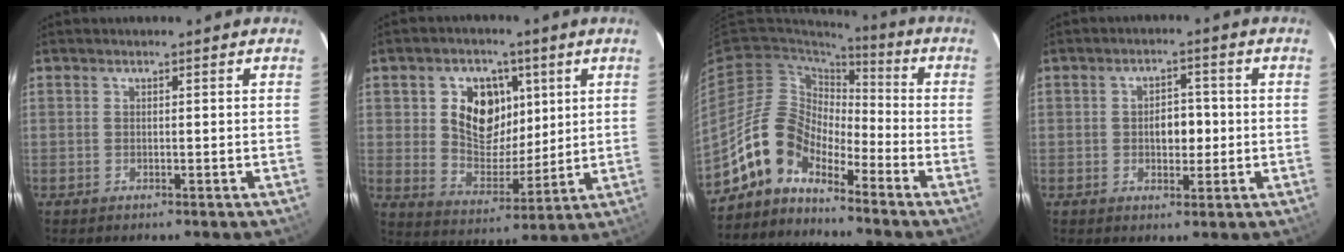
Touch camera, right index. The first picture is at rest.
{"total": 12.2, "force": [3.7, 9.0, 7.3], "torque": [-0.145, 0.010, 0.074]}
{"total": 10.6, "force": [-7.9, 5.5, 4.3], "torque": [-0.081, 0.029, -0.164]}
{"total": 4.6, "force": [-0.3, 2.9, 3.5], "torque": [-0.056, 0.009, 0.001]}